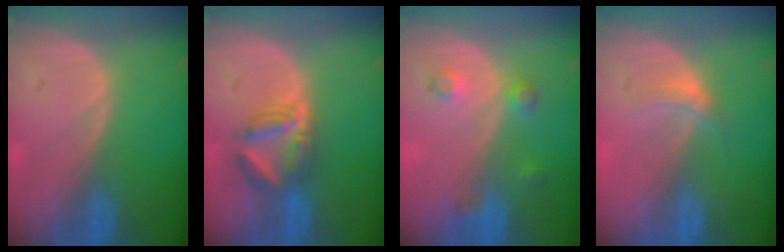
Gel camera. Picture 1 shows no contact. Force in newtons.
{"total": 5.8, "press": 5.7, "slide": 1.2}
{"total": 3.2, "press": 3.1, "slide": 0.8}
{"total": 2.6, "press": 2.2, "slide": 1.4}